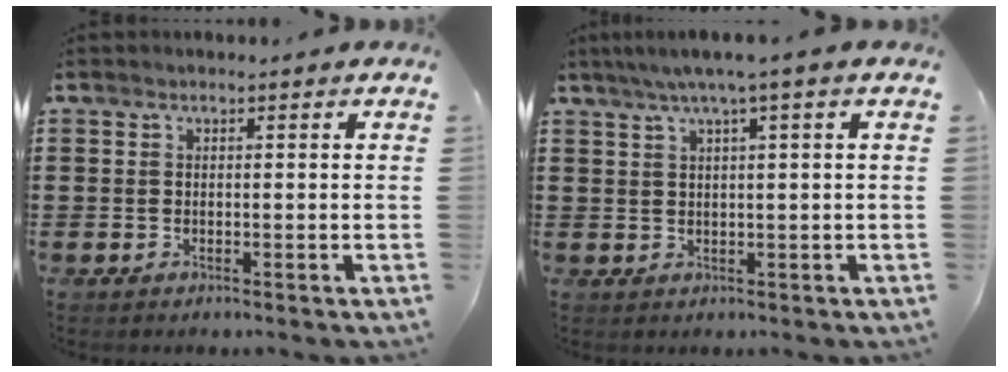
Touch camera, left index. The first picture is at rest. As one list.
[{"total": 2.9, "force": [1.3, -0.2, 2.6], "torque": [-0.051, 0.000, 0.022]}]